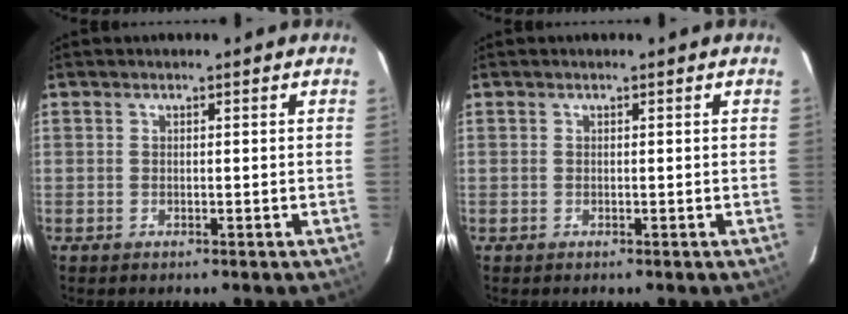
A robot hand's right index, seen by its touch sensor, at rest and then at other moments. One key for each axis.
{"total": 0.0}